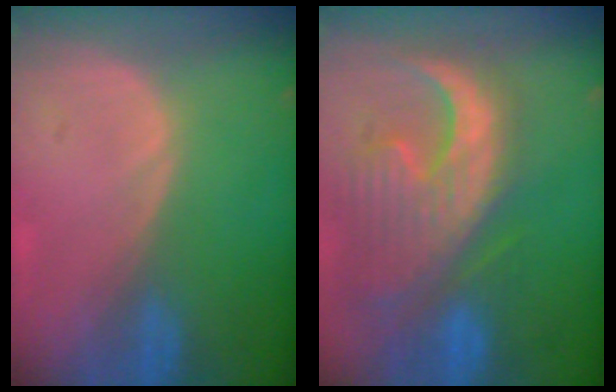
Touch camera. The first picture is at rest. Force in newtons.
{"total": 13.4, "press": 11.4, "slide": 7.0}